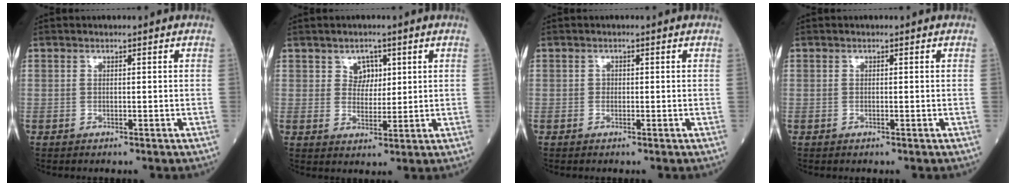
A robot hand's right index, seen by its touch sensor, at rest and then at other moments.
{"total": 4.6, "force": [1.9, 3.6, 2.2], "torque": [-0.040, 0.010, 0.038]}
{"total": 1.0, "force": [-0.1, 0.9, 0.5], "torque": [-0.026, 0.013, -0.001]}
{"total": 0.0}